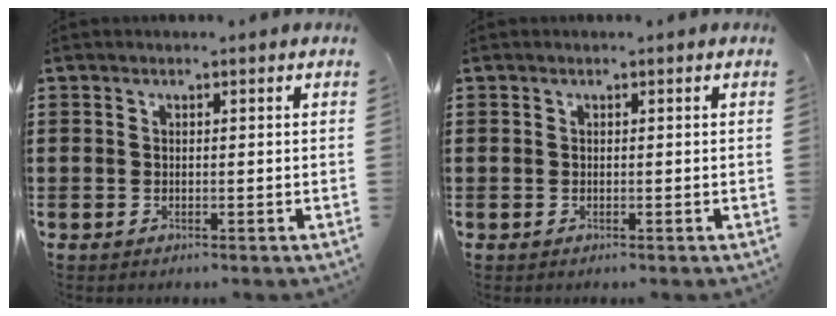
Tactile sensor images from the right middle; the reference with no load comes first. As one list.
[{"total": 0.0}]